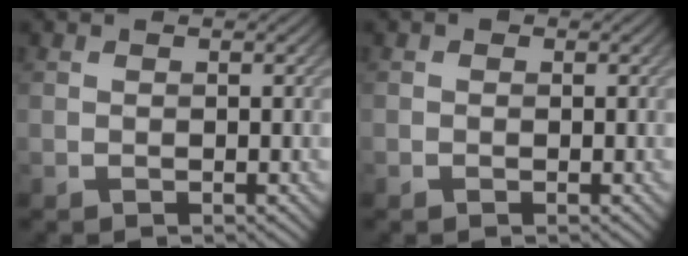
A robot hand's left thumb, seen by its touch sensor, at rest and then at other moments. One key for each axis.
{"total": 0.7, "fx": -0.2, "fy": 0.6, "fz": 0.2, "tx": -0.003, "ty": -0.004, "tz": -0.006}